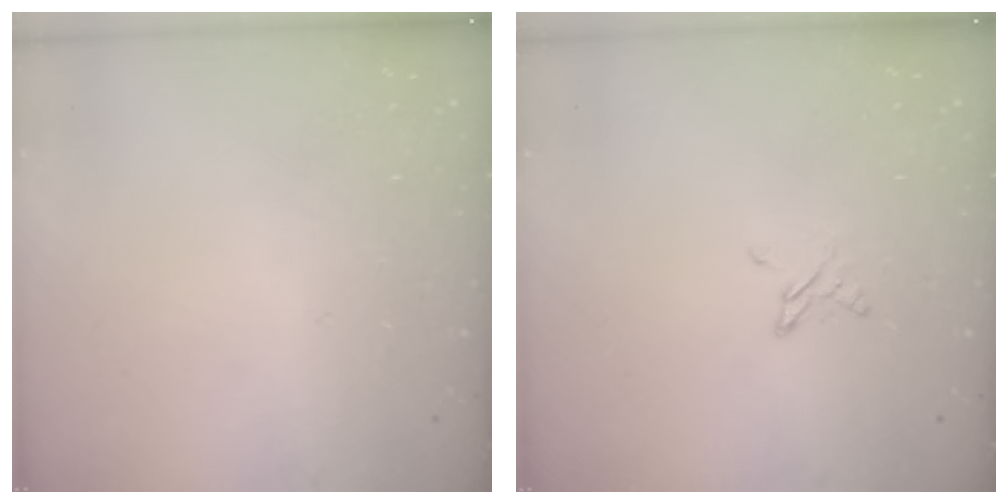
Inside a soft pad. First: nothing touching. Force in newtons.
{"total": 3.8, "press": 3.7, "slide": 0.4}